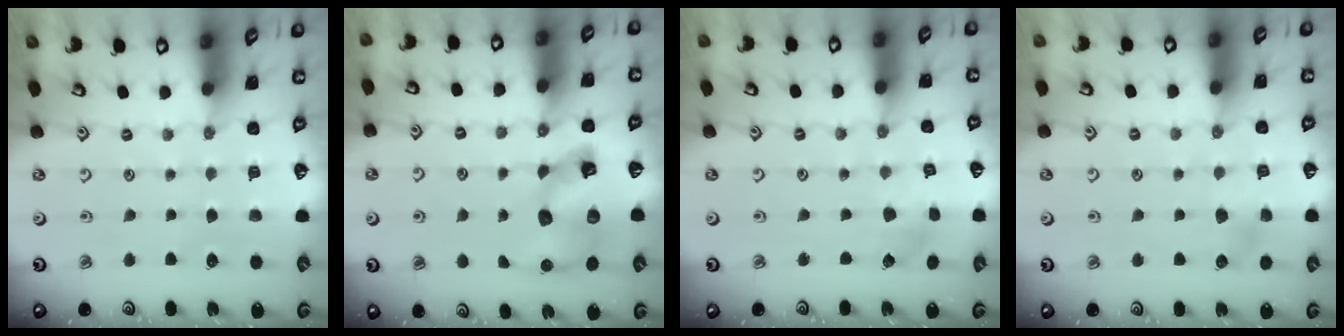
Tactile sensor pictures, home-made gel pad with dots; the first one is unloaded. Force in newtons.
{"total": 10.9, "press": 10.8, "slide": 1.5}
{"total": 2.5, "press": 2.5, "slide": 0.3}
{"total": 3.3, "press": 3.2, "slide": 0.9}